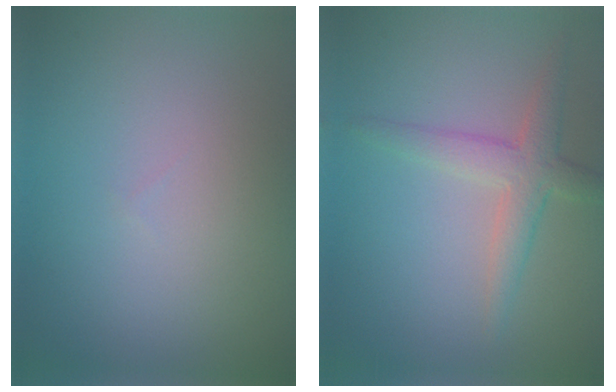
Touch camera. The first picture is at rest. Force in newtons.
{"total": 3.2, "press": 3.2, "slide": 0.3}